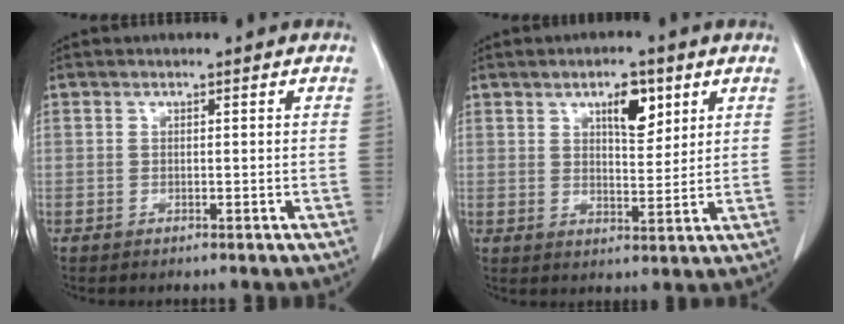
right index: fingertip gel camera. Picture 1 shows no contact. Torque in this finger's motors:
{"motor_torque": [0.16, 0.19, 0.02, 0.03]}